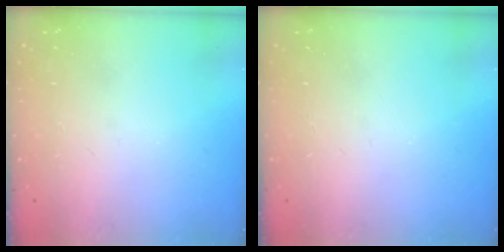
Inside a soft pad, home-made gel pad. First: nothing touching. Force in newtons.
{"total": 0.0}